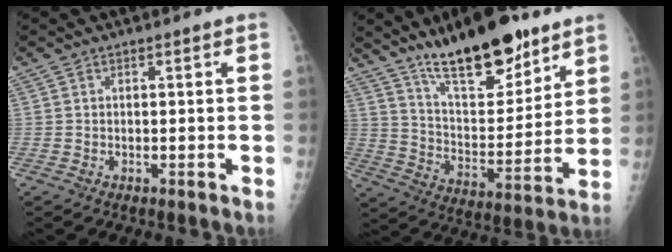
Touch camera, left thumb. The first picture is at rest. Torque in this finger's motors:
{"motor_torque": [0.35, 0.13, 0.81, -0.67, 0.09]}